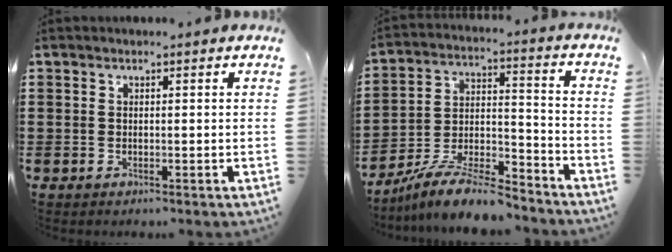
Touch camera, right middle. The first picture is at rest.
{"total": 11.0, "force": [-9.9, 1.4, 4.6], "torque": [-0.088, 0.021, -0.191]}